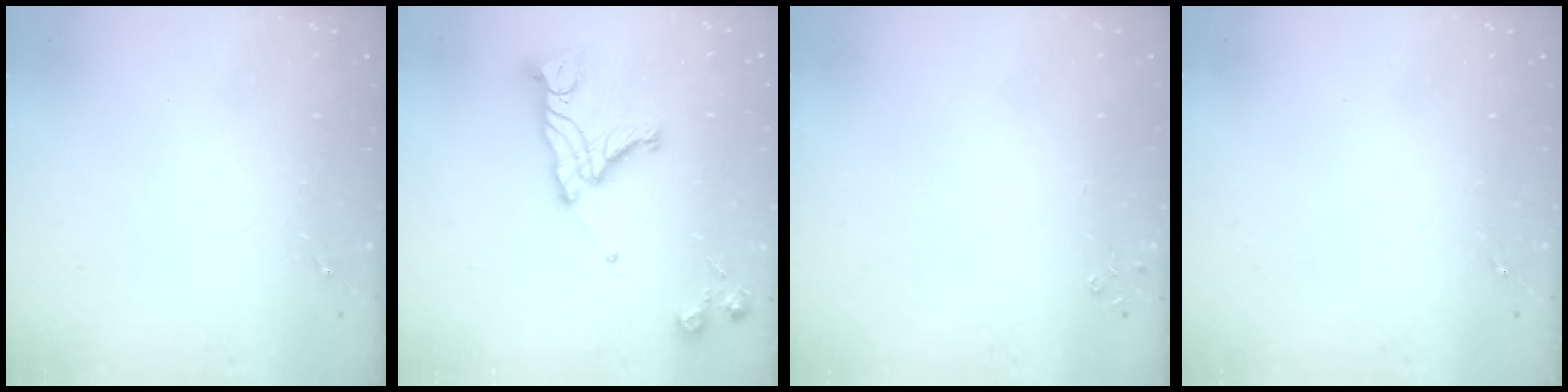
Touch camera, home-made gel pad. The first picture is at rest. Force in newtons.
{"total": 15.7, "press": 15.6, "slide": 1.3}
{"total": 2.8, "press": 2.8, "slide": 0.3}
{"total": 0.0}